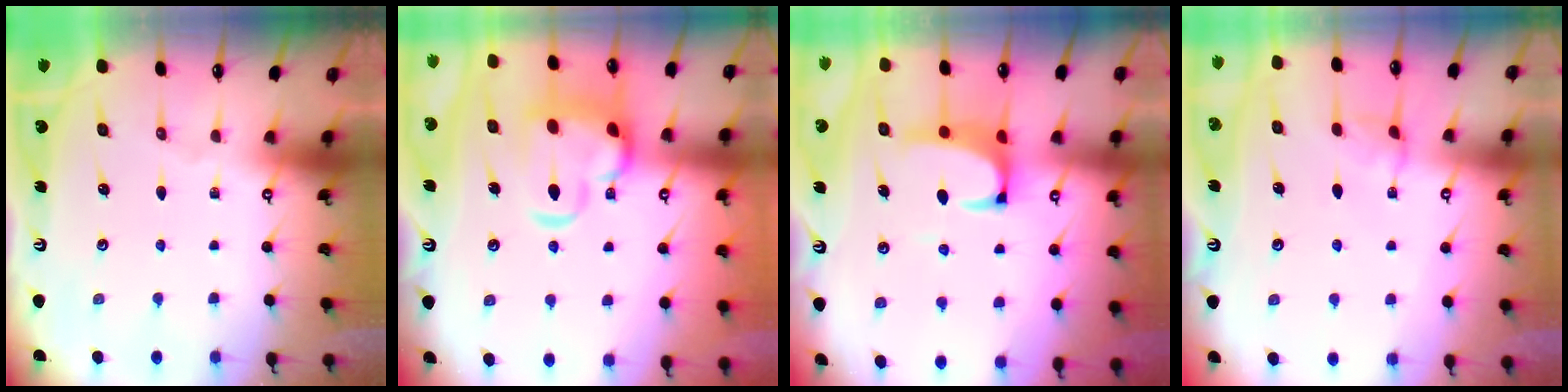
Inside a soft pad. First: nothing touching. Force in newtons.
{"total": 9.7, "press": 9.5, "slide": 2.0}
{"total": 2.5, "press": 2.2, "slide": 1.1}
{"total": 2.8, "press": 2.8, "slide": 0.4}